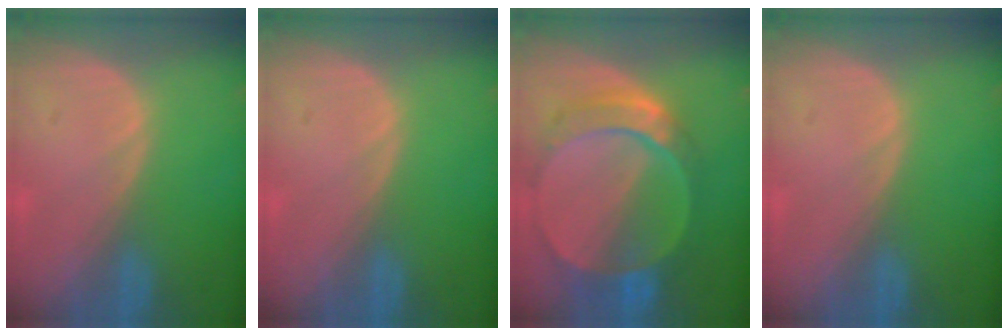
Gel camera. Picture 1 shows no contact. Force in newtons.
{"total": 0.0}
{"total": 9.5, "press": 8.3, "slide": 4.4}
{"total": 0.0}